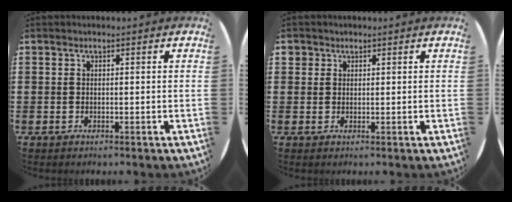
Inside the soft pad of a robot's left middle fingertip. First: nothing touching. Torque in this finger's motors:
{"motor_torque": [-0.02, 0.03, 0.00, 0.00]}